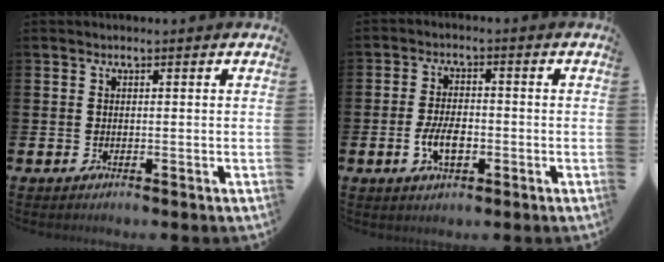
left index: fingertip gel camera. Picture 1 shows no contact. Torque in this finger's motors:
{"motor_torque": [0.92, 0.42, 0.21, 0.06]}